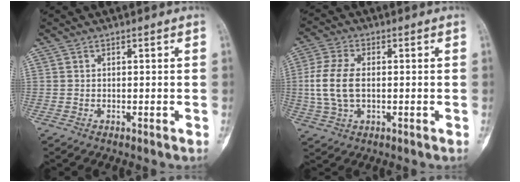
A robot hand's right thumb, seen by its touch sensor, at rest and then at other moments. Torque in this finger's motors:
{"motor_torque": [1.12, 1.53, 0.51, -0.38, 0.47]}